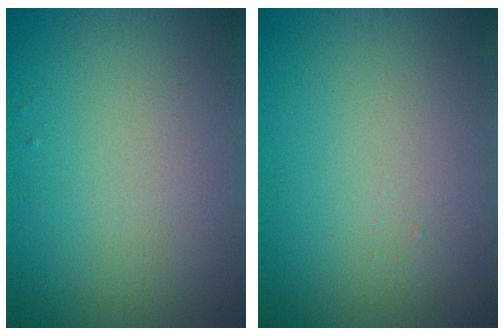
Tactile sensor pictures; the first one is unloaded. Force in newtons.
{"total": 0.0}